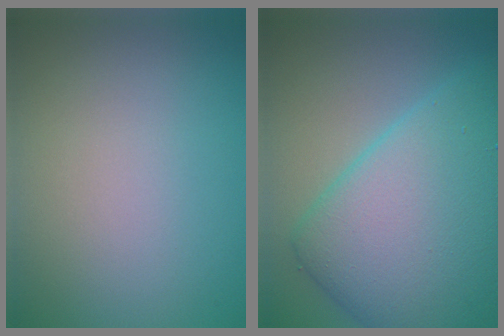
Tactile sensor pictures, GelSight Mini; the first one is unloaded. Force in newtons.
{"total": 12.0, "press": 12.0, "slide": 0.2}